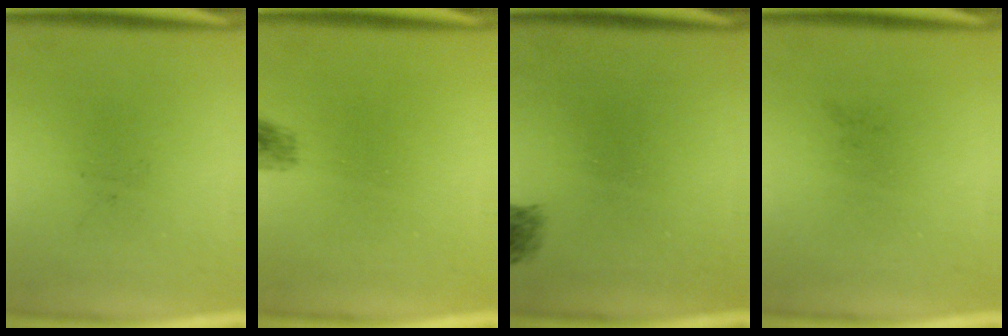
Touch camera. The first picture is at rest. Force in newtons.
{"total": 1.5}
{"total": 1.9}
{"total": 0.0}